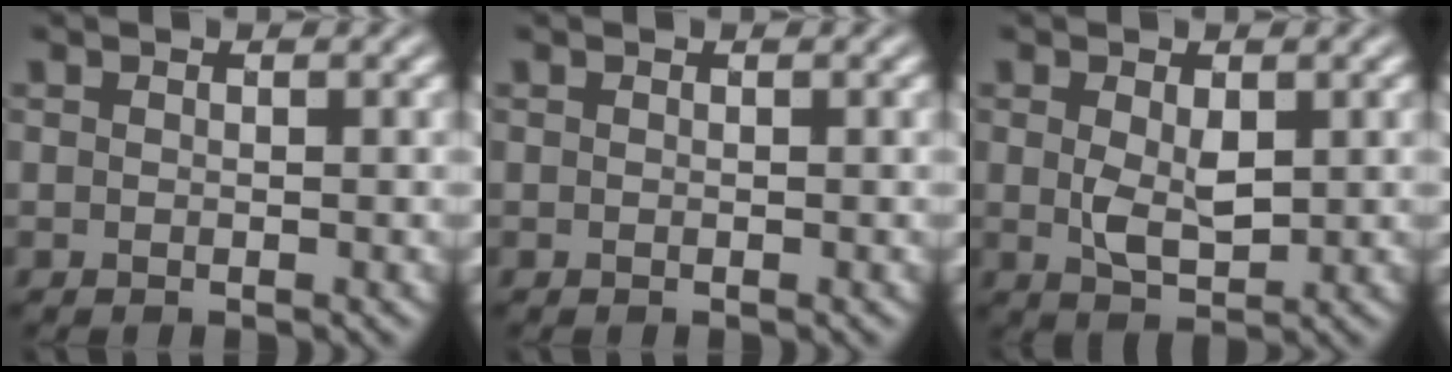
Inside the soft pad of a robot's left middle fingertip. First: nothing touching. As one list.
[{"total": 0.0}, {"total": 3.1, "force": [0.3, 1.7, 2.5], "torque": [-0.054, -0.005, 0.012]}]